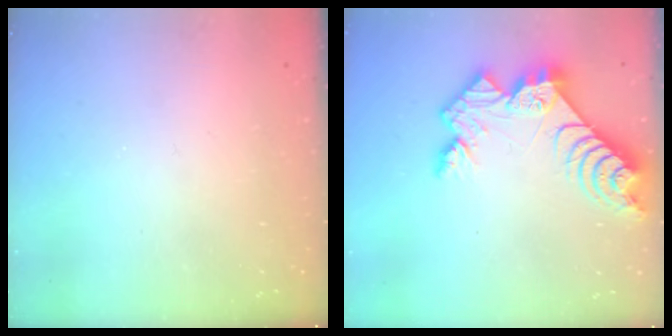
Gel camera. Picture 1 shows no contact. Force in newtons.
{"total": 11.2, "press": 11.2, "slide": 0.8}